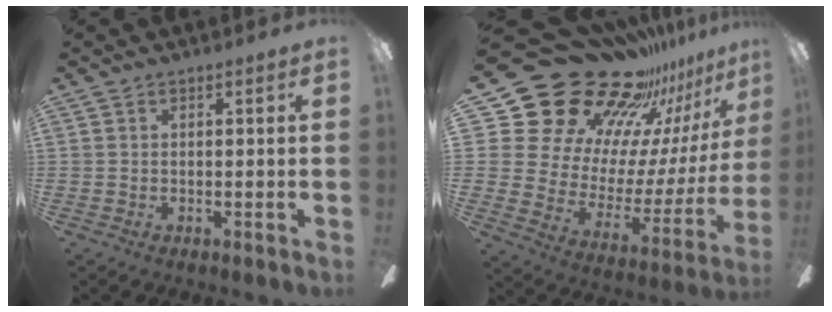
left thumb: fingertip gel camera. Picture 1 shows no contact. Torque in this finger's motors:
{"motor_torque": [0.76, 0.76, 1.38, -1.38, 0.04]}